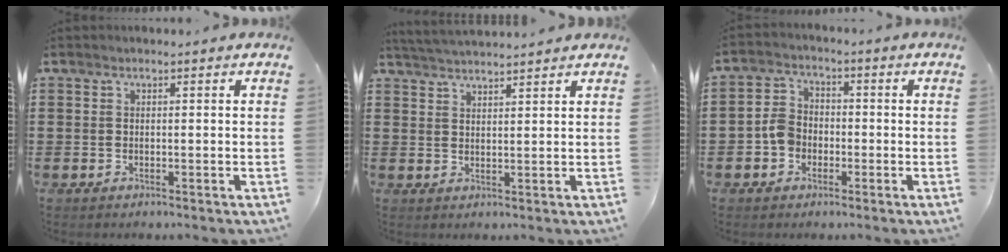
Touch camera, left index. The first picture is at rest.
{"total": 2.9, "force": [2.9, -0.4, 0.2], "torque": [-0.013, -0.009, 0.054]}
{"total": 4.5, "force": [-1.6, 3.6, 2.2], "torque": [-0.053, 0.011, -0.035]}